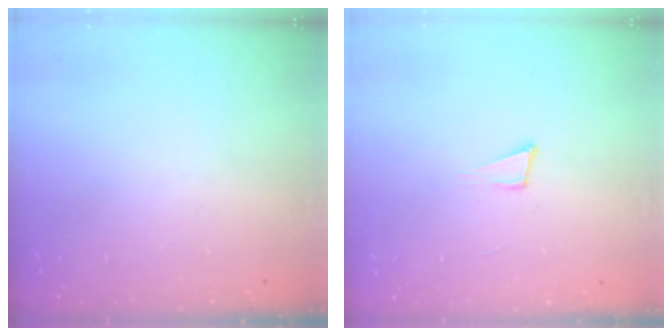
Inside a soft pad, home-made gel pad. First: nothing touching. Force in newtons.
{"total": 4.0, "press": 2.5, "slide": 3.1}